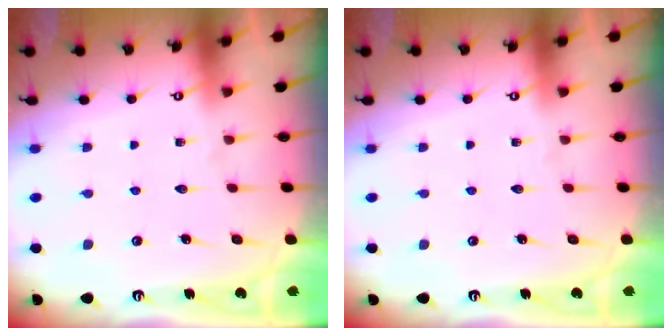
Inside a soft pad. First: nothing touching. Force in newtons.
{"total": 0.0}